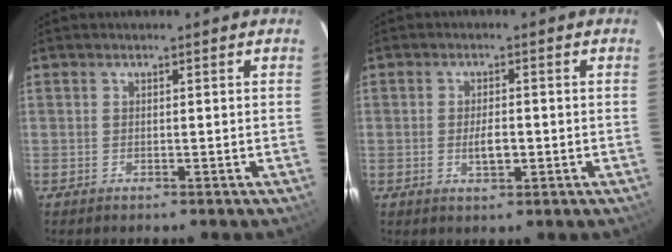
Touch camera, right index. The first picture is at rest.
{"total": 3.4, "force": [-0.7, 1.4, 3.0], "torque": [-0.056, -0.004, -0.009]}